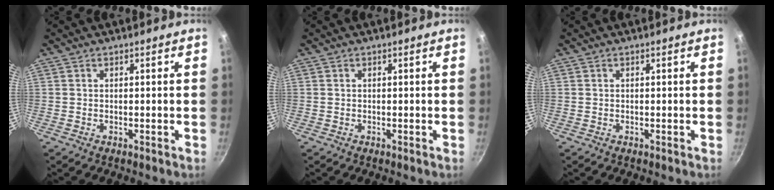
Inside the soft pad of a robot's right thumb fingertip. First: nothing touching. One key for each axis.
{"total": 0.0}
{"total": 0.0}